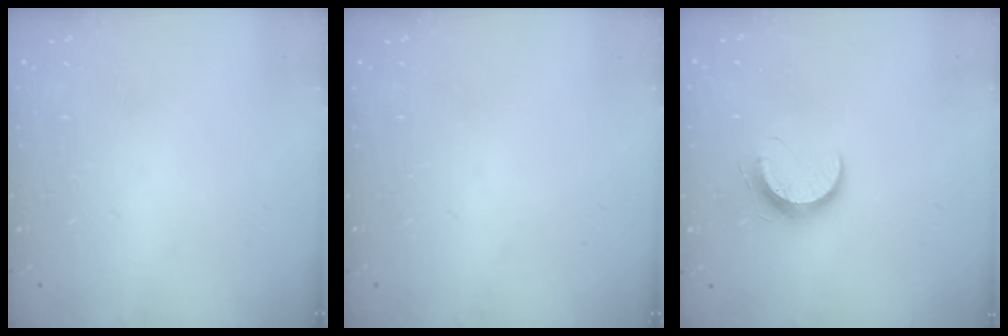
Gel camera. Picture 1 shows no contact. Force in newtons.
{"total": 0.0}
{"total": 8.9, "press": 8.9, "slide": 0.3}